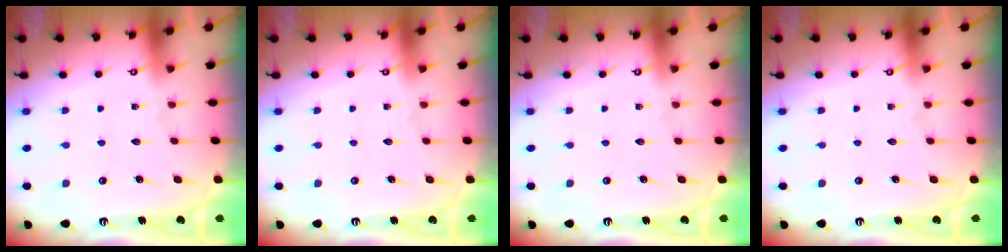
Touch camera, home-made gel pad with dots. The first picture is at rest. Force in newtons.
{"total": 0.0}
{"total": 0.0}
{"total": 0.0}